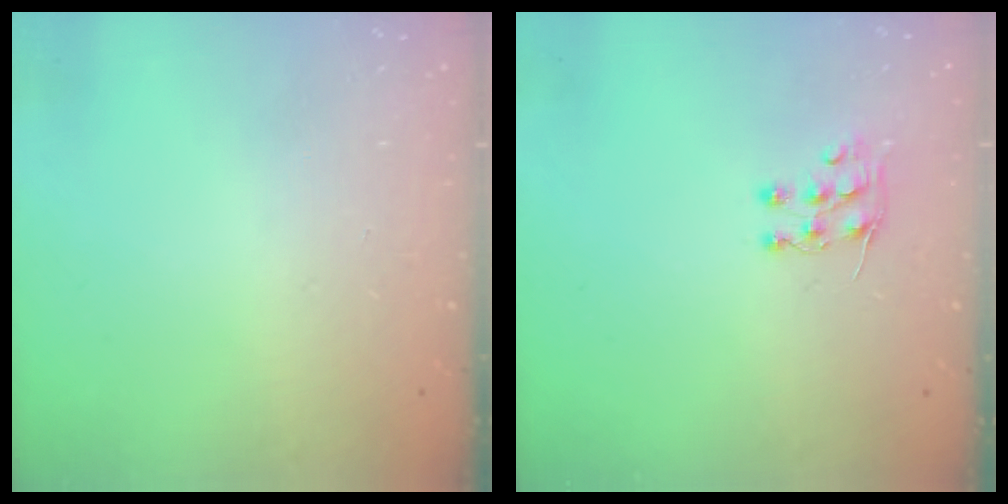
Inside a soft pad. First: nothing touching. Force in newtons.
{"total": 5.9, "press": 5.9, "slide": 0.5}